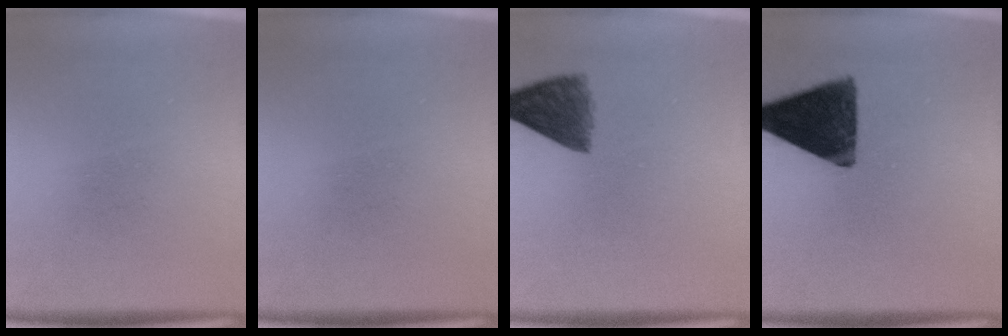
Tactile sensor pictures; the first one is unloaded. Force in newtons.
{"total": 0.0}
{"total": 6.0}
{"total": 14.1}